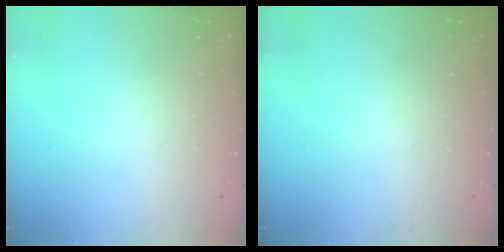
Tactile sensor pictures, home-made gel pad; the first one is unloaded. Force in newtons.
{"total": 0.0}